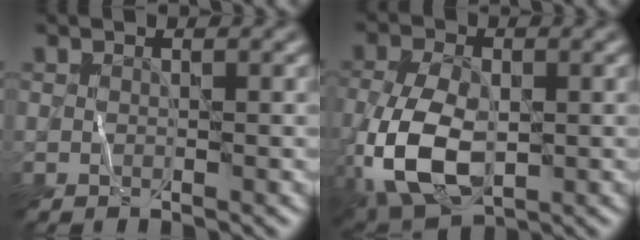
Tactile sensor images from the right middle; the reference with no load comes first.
{"total": 9.3, "force": [-2.3, 5.4, 7.2], "torque": [-0.169, -0.018, -0.046]}